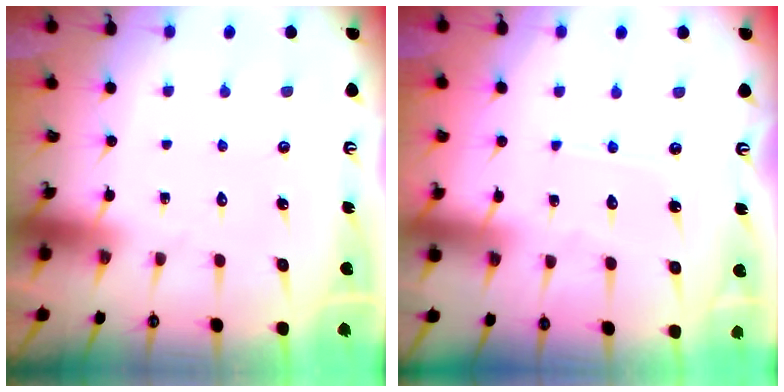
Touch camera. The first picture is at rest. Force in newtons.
{"total": 3.4, "press": 3.4, "slide": 0.5}